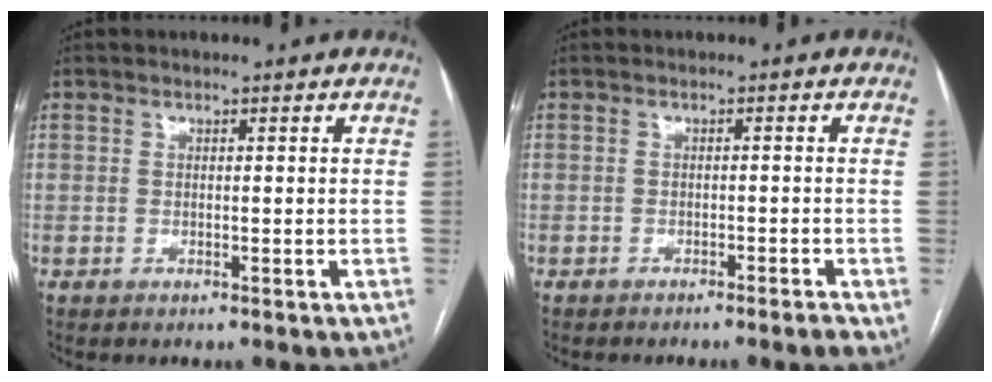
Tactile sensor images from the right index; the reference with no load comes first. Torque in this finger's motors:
{"motor_torque": [-1.12, -0.80, -0.24, -0.07]}